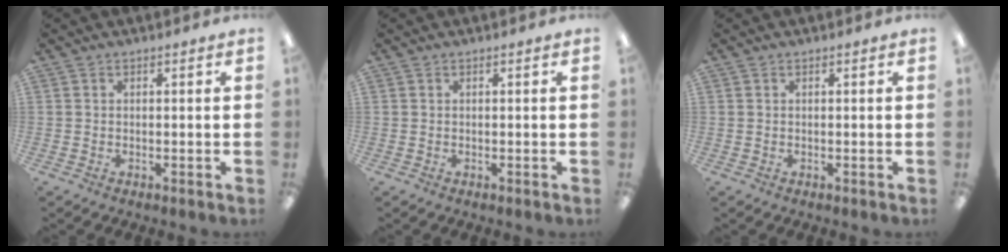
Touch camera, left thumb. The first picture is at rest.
{"total": 0.0}
{"total": 0.0}